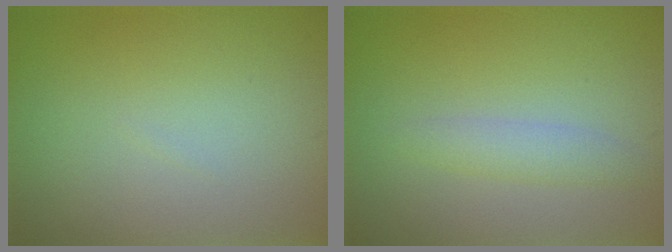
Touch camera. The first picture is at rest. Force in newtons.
{"total": 1.9, "press": 1.9, "slide": 0.0}